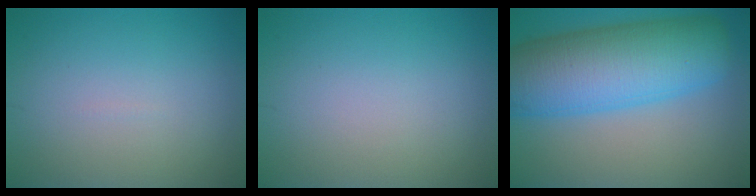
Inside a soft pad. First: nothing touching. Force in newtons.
{"total": 0.0}
{"total": 11.9, "press": 11.8, "slide": 0.4}